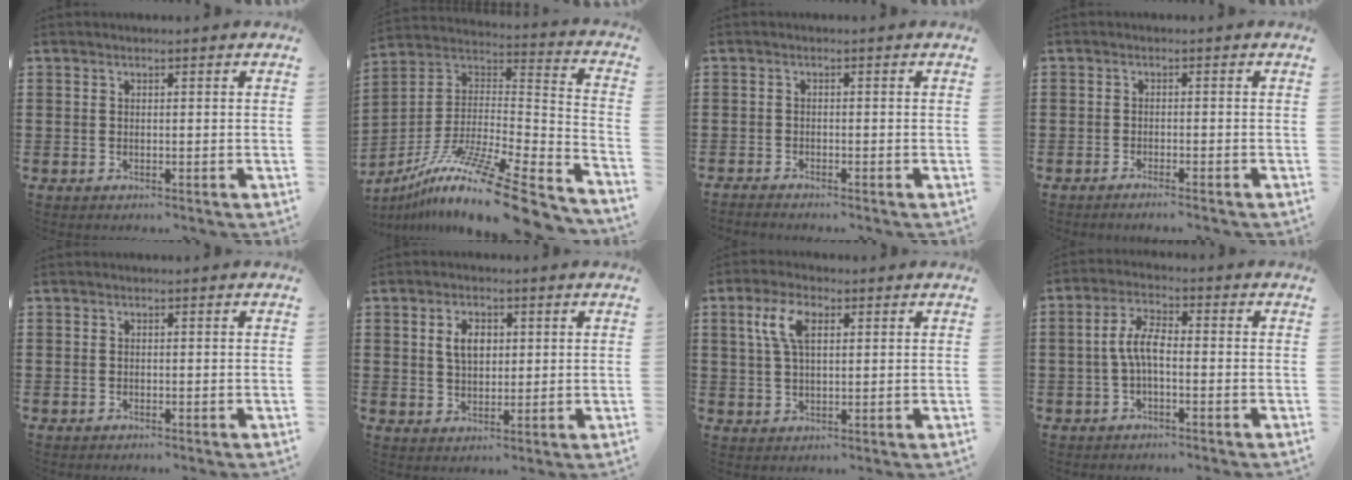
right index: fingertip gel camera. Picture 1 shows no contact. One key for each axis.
{"total": 15.7, "fx": -11.5, "fy": 1.2, "fz": 10.6, "tx": -0.183, "ty": 0.019, "tz": -0.206}
{"total": 1.7, "fx": -1.7, "fy": 0.0, "fz": -0.1, "tx": -0.002, "ty": 0.003, "tz": -0.036}
{"total": 1.3, "fx": -1.3, "fy": -0.1, "fz": 0.2, "tx": -0.005, "ty": 0.002, "tz": -0.026}
{"total": 0.0}
{"total": 4.4, "fx": 1.1, "fy": 2.8, "fz": 3.2, "tx": -0.063, "ty": 0.009, "tz": 0.016}
{"total": 6.2, "fx": 2.2, "fy": 2.8, "fz": 5.0, "tx": -0.108, "ty": 0.013, "tz": 0.038}
{"total": 5.2, "fx": -0.8, "fy": 1.9, "fz": 4.8, "tx": -0.107, "ty": 0.002, "tz": -0.023}